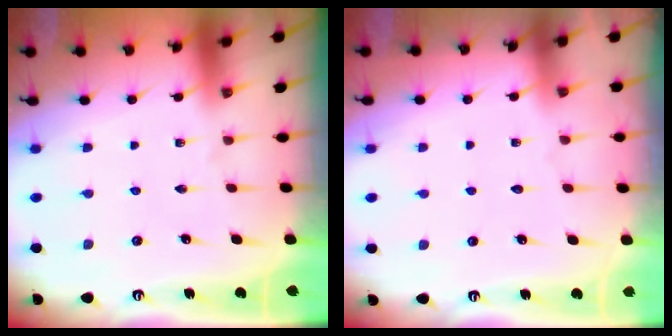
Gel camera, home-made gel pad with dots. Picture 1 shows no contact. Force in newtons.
{"total": 0.8, "press": 0.8, "slide": 0.2}